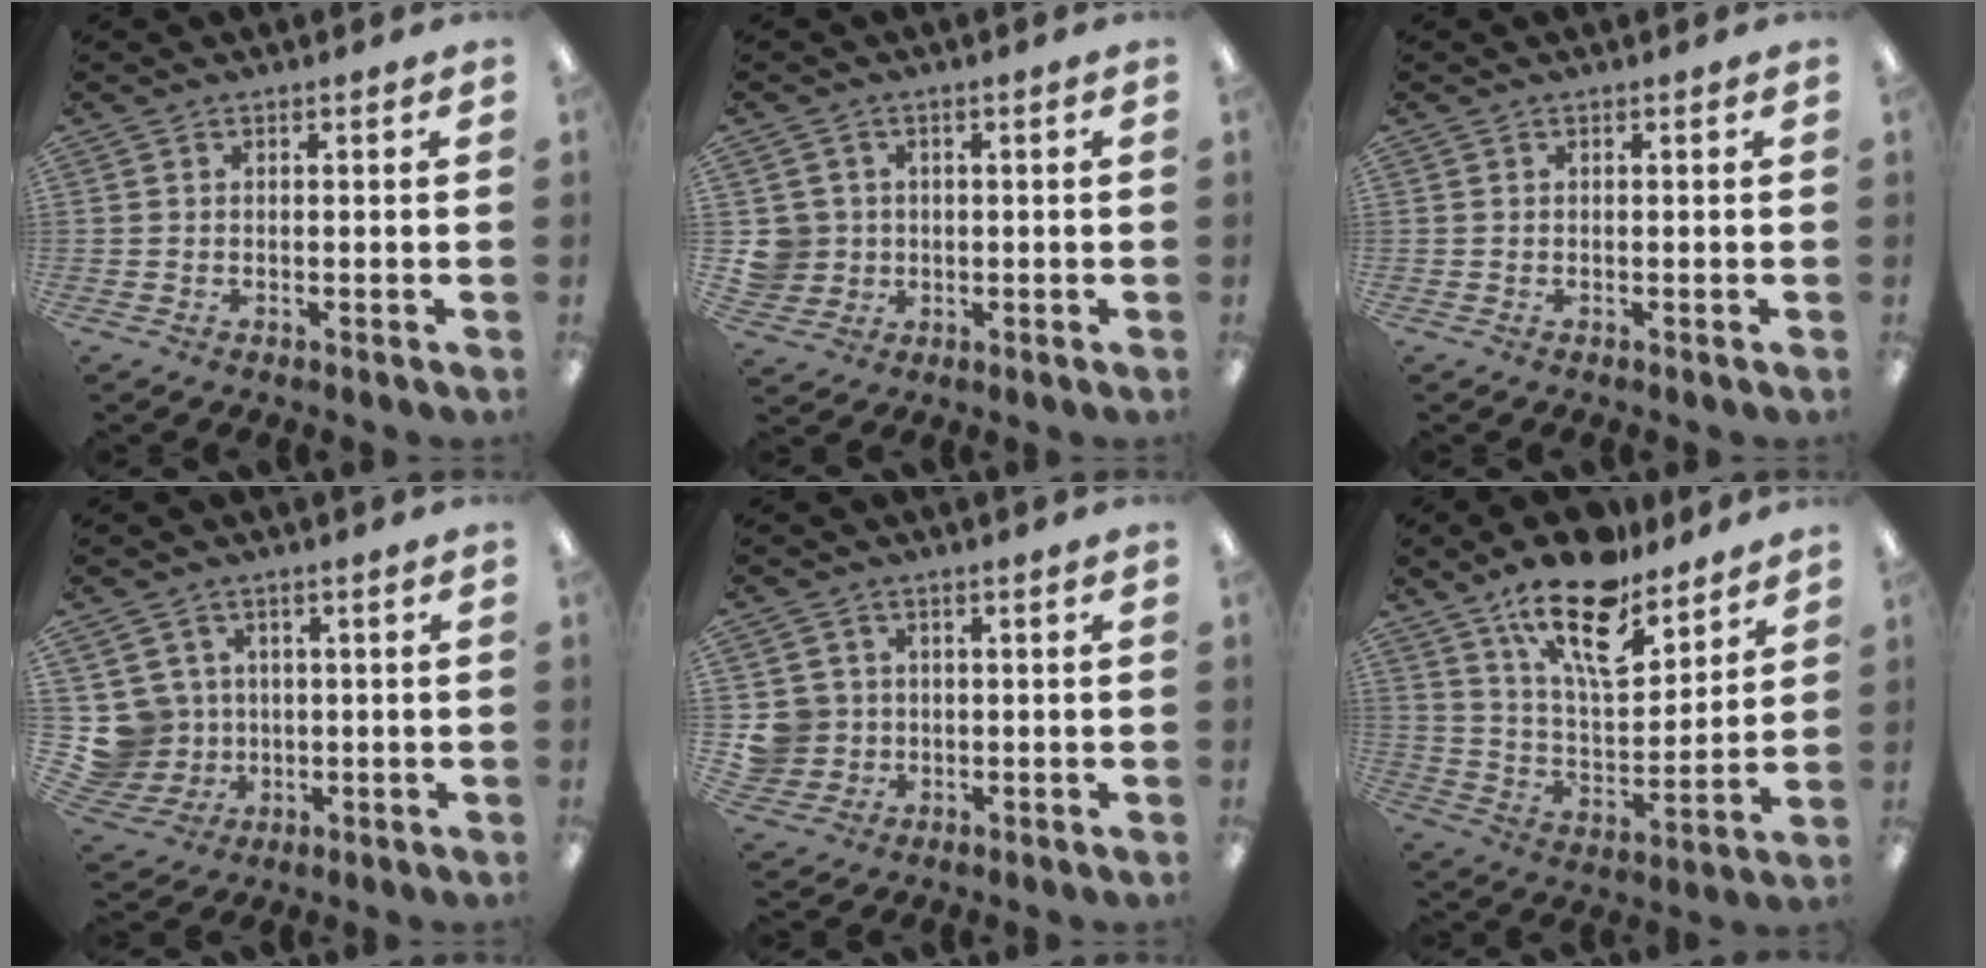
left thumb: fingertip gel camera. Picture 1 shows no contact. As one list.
[{"total": 5.6, "force": [0.6, 5.5, 0.9], "torque": [-0.039, 0.006, 0.013]}, {"total": 0.0}, {"total": 8.3, "force": [1.1, 8.2, 0.9], "torque": [-0.050, -0.005, 0.031]}, {"total": 6.3, "force": [0.6, 6.2, 1.0], "torque": [-0.027, 0.009, 0.018]}, {"total": 18.9, "force": [13.0, 7.8, 11.4], "torque": [-0.186, -0.074, 0.221]}]